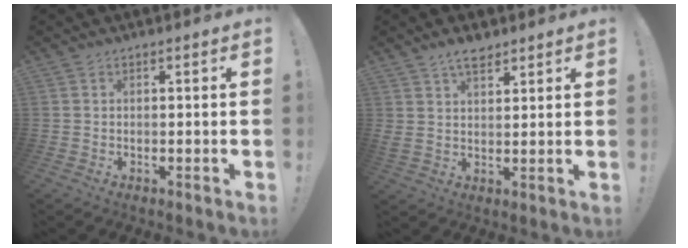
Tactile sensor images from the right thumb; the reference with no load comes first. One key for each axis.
{"total": 5.7, "fx": 4.3, "fy": 2.5, "fz": 2.8, "tx": -0.050, "ty": -0.019, "tz": 0.079}